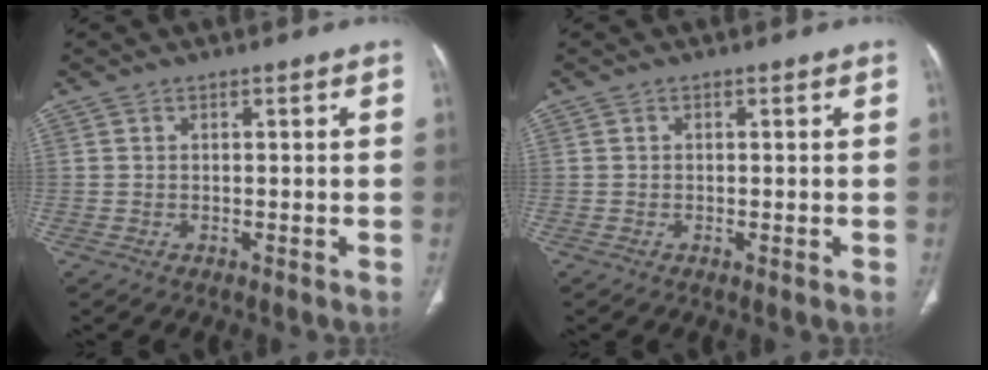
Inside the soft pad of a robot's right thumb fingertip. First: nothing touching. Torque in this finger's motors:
{"motor_torque": [1.03, 0.54, 0.11, -0.53, -0.03]}